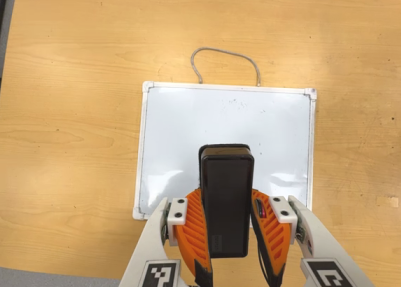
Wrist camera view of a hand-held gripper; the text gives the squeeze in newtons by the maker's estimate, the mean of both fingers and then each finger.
{"total": 5.8, "left": 5.0, "right": 6.6}